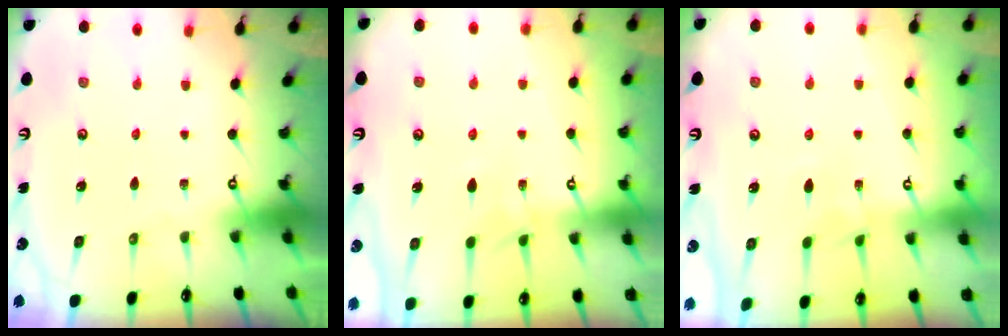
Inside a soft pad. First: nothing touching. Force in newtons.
{"total": 1.4, "press": 1.3, "slide": 0.5}
{"total": 2.8, "press": 2.8, "slide": 0.4}